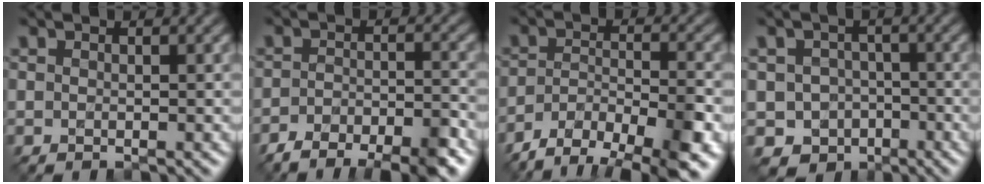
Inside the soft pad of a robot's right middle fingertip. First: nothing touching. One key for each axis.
{"total": 8.7, "fx": -6.5, "fy": 3.1, "fz": 5.0, "tx": -0.075, "ty": -0.025, "tz": -0.095}
{"total": 8.9, "fx": -6.5, "fy": 3.1, "fz": 5.3, "tx": -0.083, "ty": -0.003, "tz": -0.114}
{"total": 4.1, "fx": -1.9, "fy": 3.5, "fz": 0.9, "tx": -0.009, "ty": -0.001, "tz": -0.036}